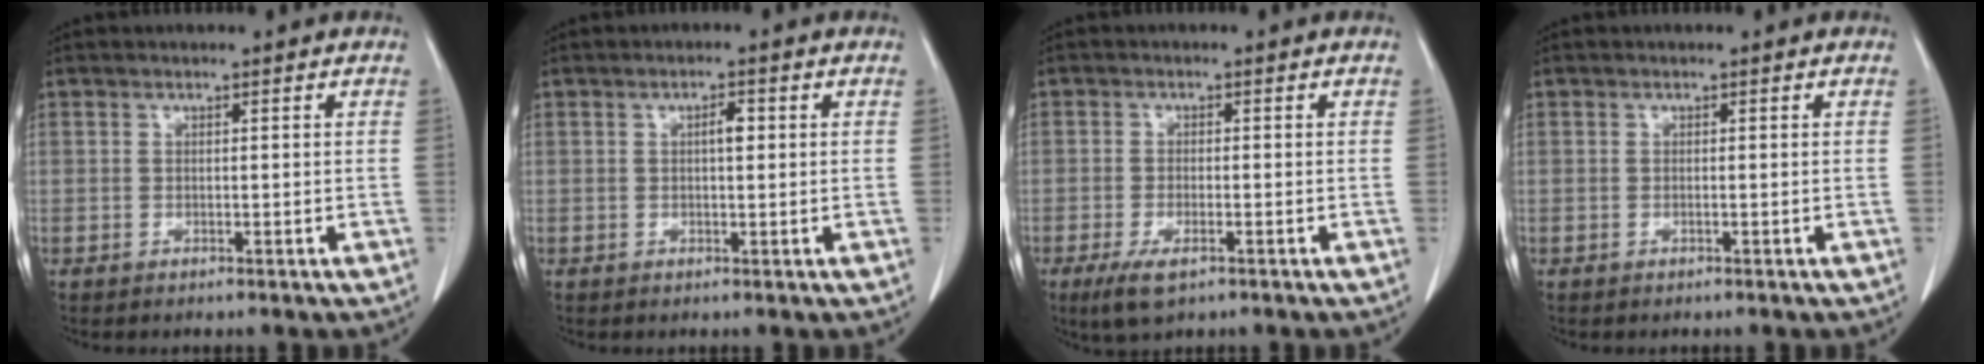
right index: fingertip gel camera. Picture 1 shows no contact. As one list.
[{"total": 1.9, "force": [0.4, 0.6, 1.8], "torque": [-0.032, 0.003, 0.006]}, {"total": 4.5, "force": [-2.5, 1.4, 3.5], "torque": [-0.072, -0.009, -0.038]}, {"total": 0.0}]